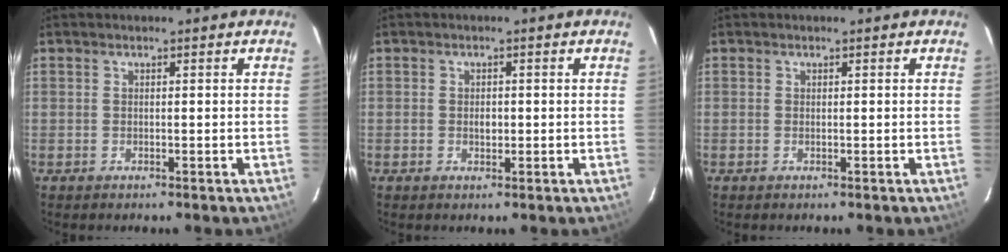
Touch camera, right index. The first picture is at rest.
{"total": 1.5, "force": [-0.2, 1.2, 1.0], "torque": [-0.017, 0.003, -0.004]}
{"total": 0.0}